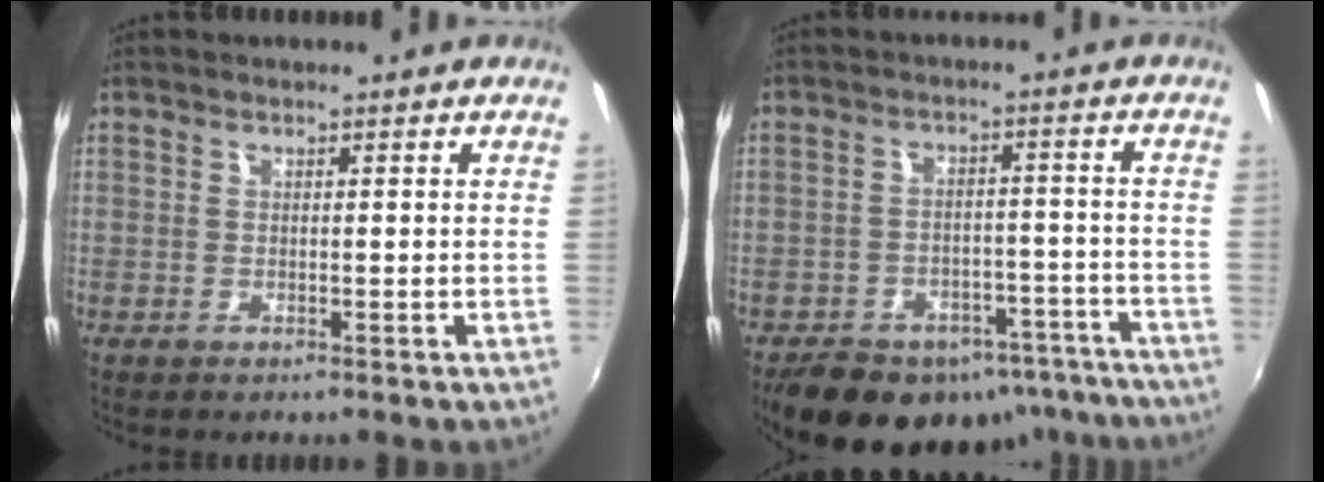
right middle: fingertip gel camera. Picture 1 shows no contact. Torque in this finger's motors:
{"motor_torque": [1.09, -1.05, 0.22, 0.05]}